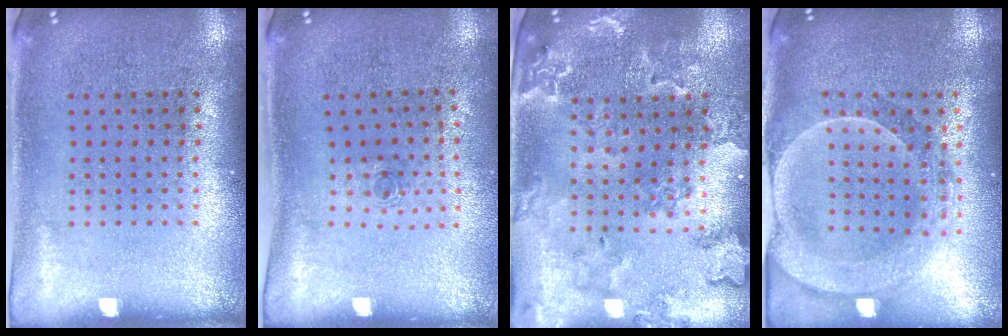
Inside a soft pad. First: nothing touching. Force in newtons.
{"total": 0.5, "press": 0.3, "slide": 0.5}
{"total": 1.9, "press": 1.9, "slide": 0.3}
{"total": 2.3, "press": 2.1, "slide": 1.0}